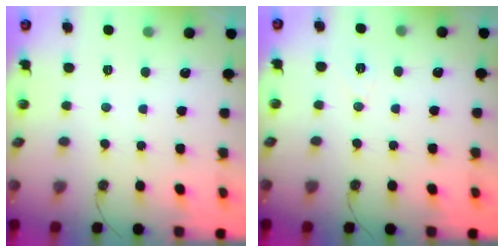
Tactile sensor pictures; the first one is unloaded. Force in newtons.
{"total": 6.2, "press": 4.3, "slide": 4.5}